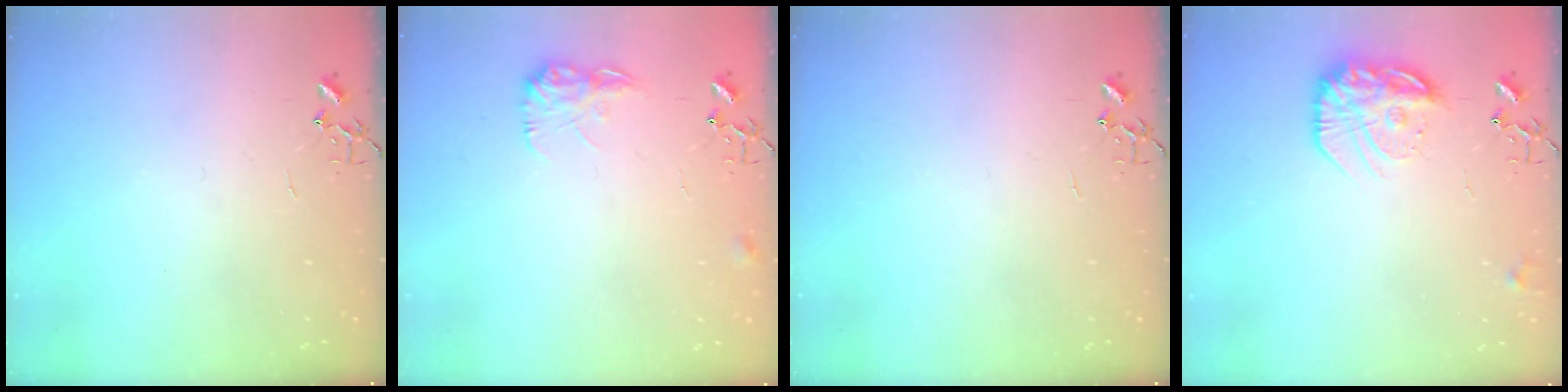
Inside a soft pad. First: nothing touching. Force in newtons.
{"total": 9.6, "press": 9.6, "slide": 0.3}
{"total": 0.0}
{"total": 15.1, "press": 15.1, "slide": 0.5}